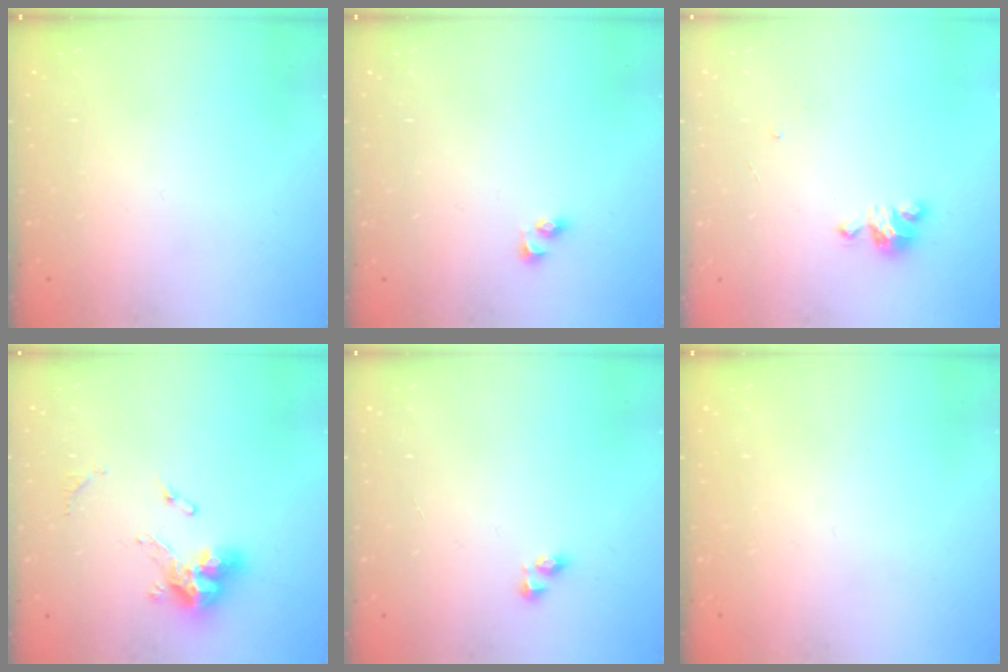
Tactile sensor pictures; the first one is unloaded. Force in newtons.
{"total": 2.5, "press": 2.5, "slide": 0.3}
{"total": 4.2, "press": 4.2, "slide": 0.2}
{"total": 11.0, "press": 10.9, "slide": 0.8}
{"total": 2.5, "press": 2.5, "slide": 0.2}
{"total": 0.7, "press": 0.6, "slide": 0.4}